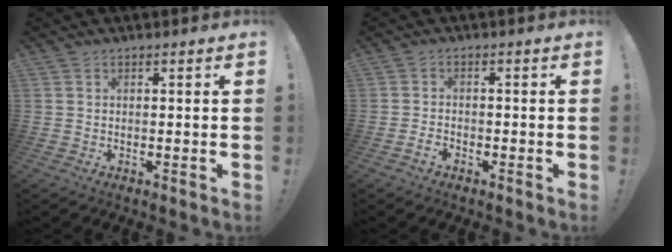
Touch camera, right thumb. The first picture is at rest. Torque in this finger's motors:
{"motor_torque": [0.46, -0.18, 0.10, -0.18, 0.00]}